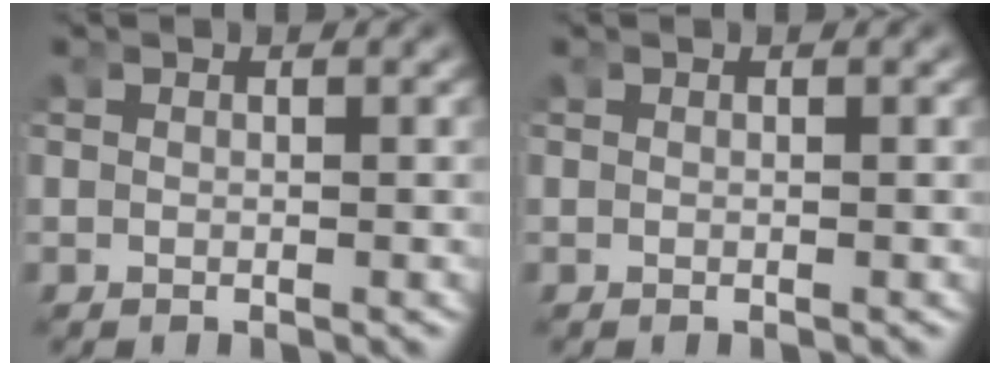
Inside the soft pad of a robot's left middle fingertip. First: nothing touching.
{"total": 0.0}